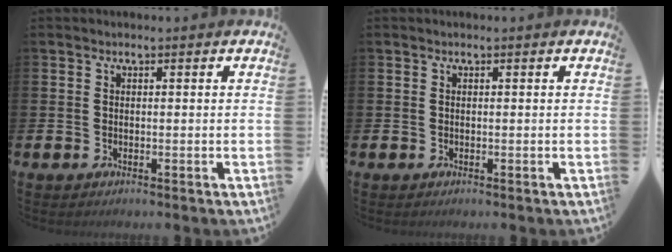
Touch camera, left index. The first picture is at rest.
{"total": 0.0}